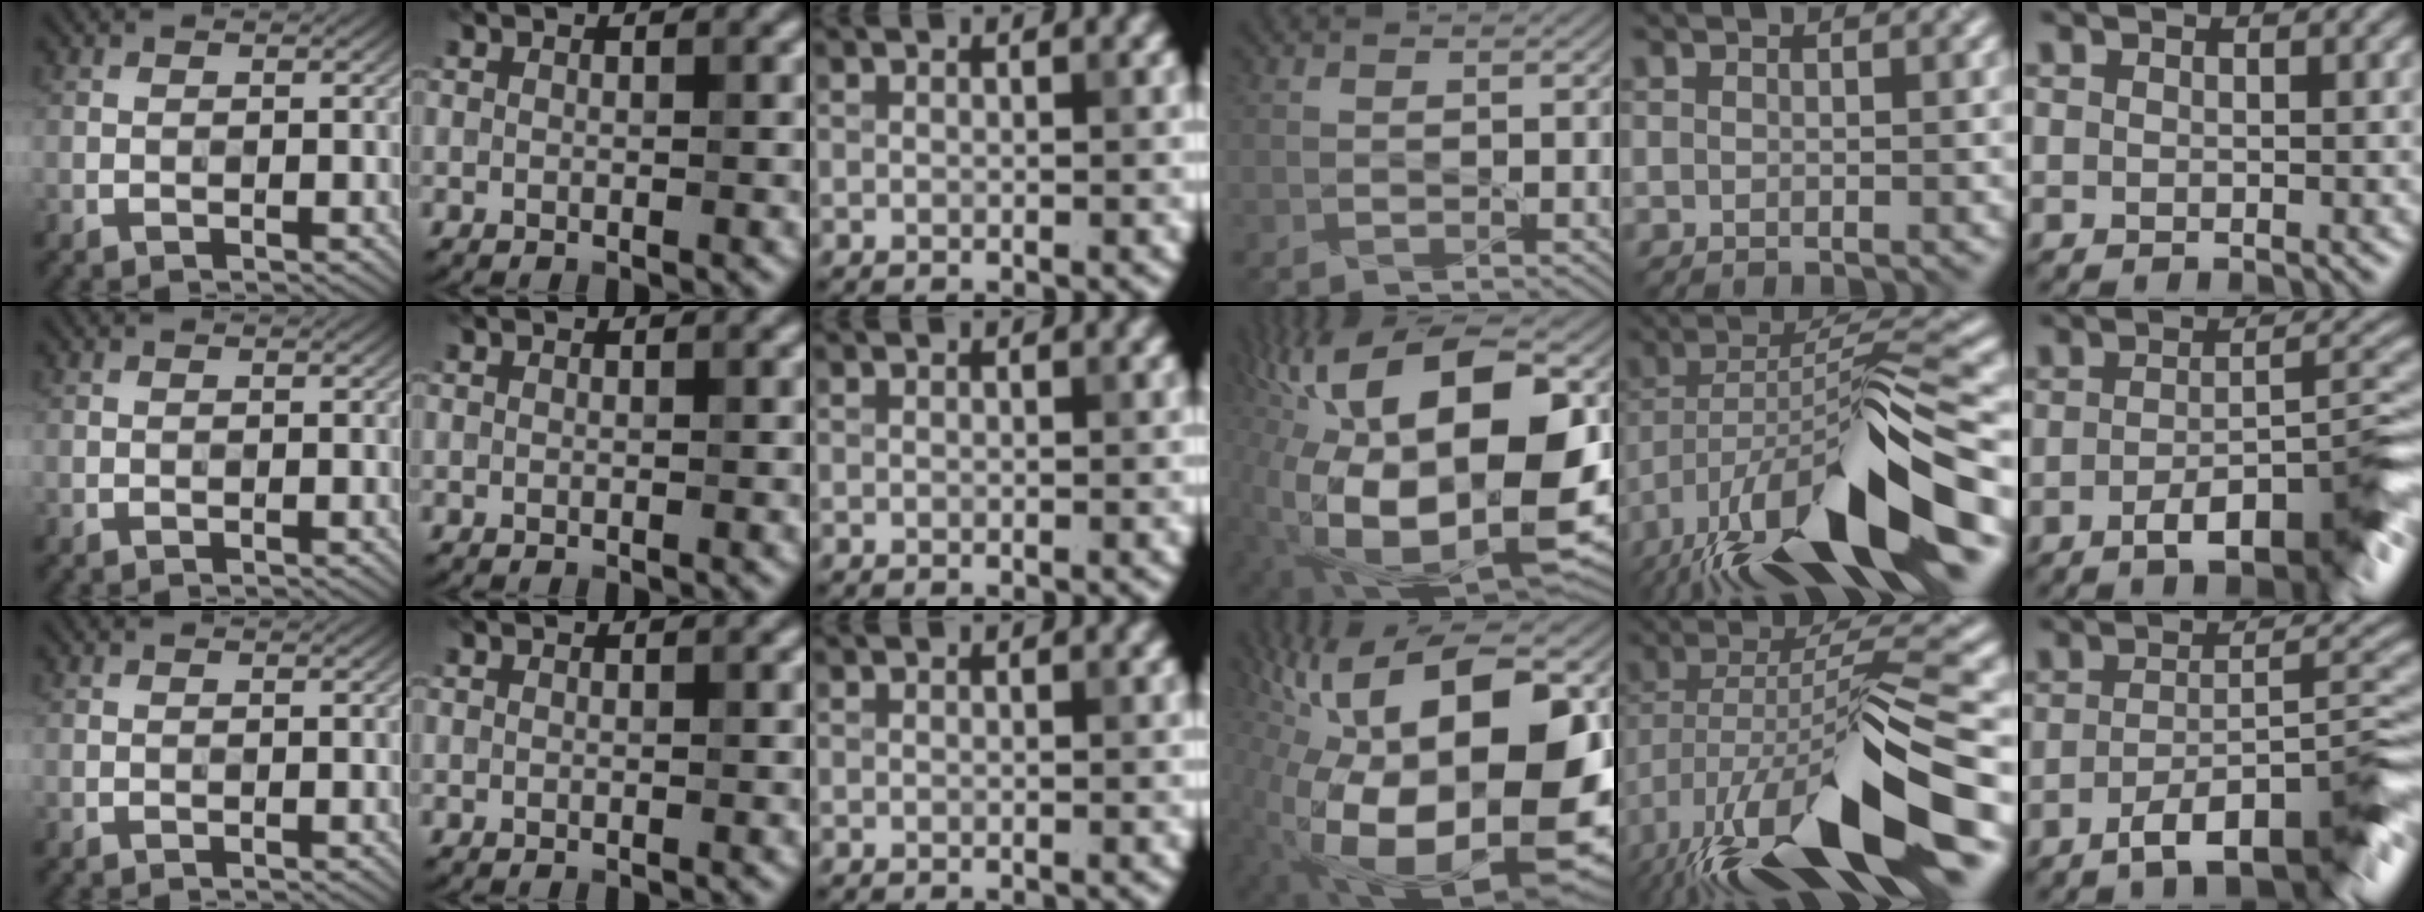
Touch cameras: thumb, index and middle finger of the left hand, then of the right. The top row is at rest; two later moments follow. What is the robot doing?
{"motion": "shake", "object": "box of matches"}